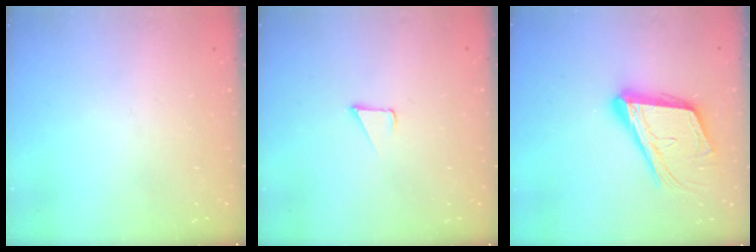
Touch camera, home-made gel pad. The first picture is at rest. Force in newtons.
{"total": 2.3, "press": 2.3, "slide": 0.2}
{"total": 17.4, "press": 17.0, "slide": 3.7}